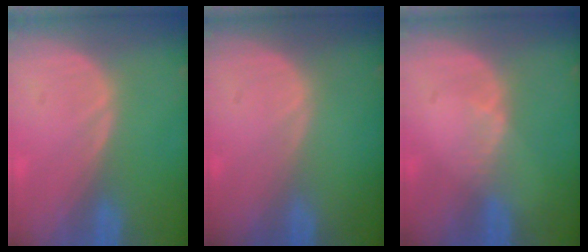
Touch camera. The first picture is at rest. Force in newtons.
{"total": 0.0}
{"total": 1.1, "press": 1.1, "slide": 0.2}